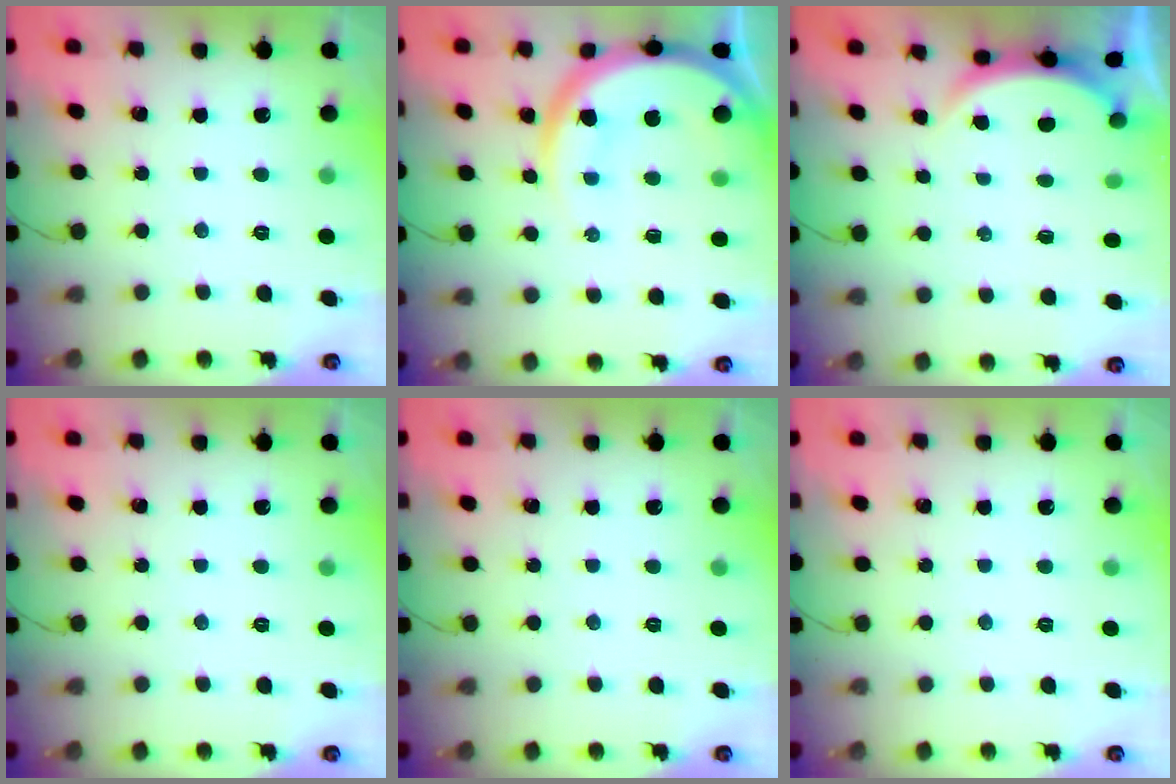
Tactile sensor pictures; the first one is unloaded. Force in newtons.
{"total": 14.3, "press": 14.2, "slide": 1.5}
{"total": 3.5, "press": 3.4, "slide": 0.6}
{"total": 0.0}
{"total": 0.0}
{"total": 0.0}